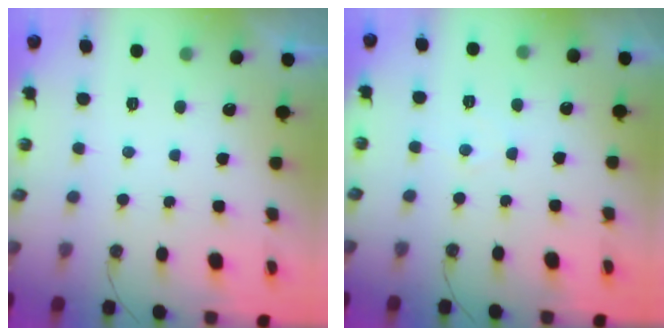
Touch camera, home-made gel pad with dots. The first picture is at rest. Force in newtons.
{"total": 3.5, "press": 3.5, "slide": 0.5}